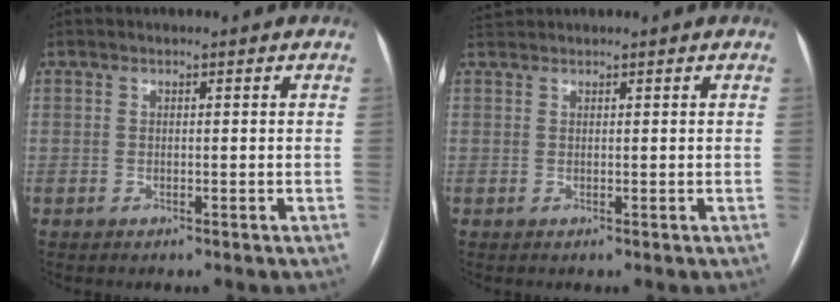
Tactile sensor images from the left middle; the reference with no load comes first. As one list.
[{"total": 1.2, "force": [1.2, -0.1, 0.0], "torque": [-0.009, 0.019, 0.031]}]